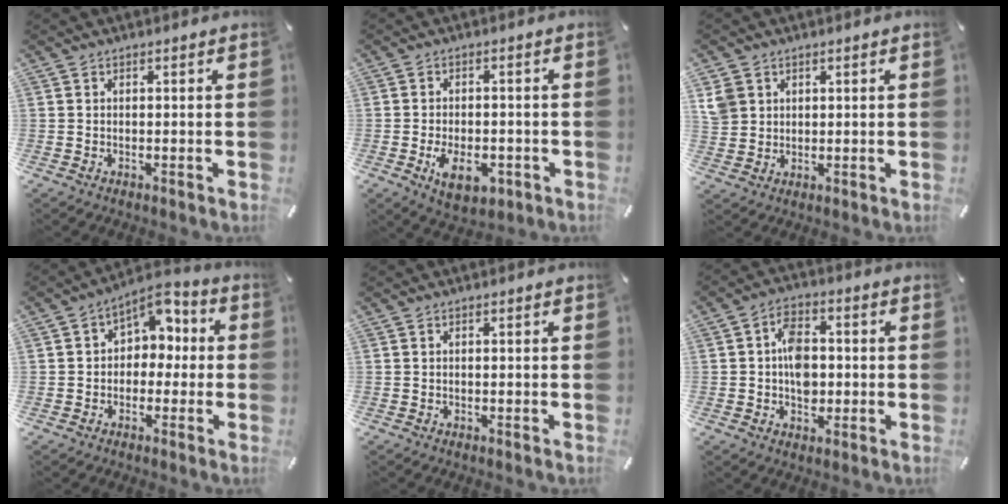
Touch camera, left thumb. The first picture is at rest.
{"total": 7.8, "force": [-2.7, 4.6, 5.7], "torque": [-0.112, 0.002, -0.048]}
{"total": 4.9, "force": [2.0, 4.4, 0.8], "torque": [-0.021, 0.006, 0.040]}
{"total": 6.7, "force": [1.1, 5.8, 3.3], "torque": [-0.040, -0.006, 0.013]}
{"total": 0.0}
{"total": 7.8, "force": [-0.4, 5.6, 5.3], "torque": [-0.080, 0.006, -0.007]}